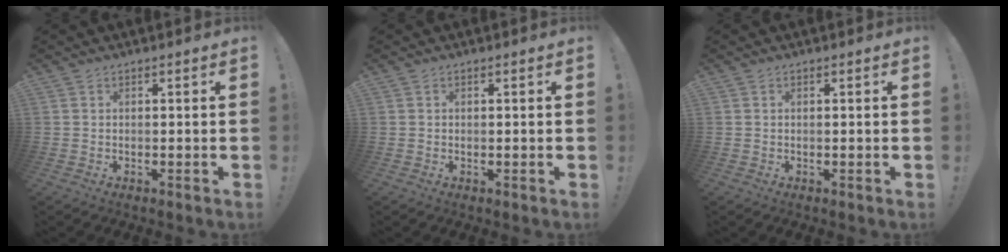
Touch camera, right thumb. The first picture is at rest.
{"total": 0.0}
{"total": 0.0}